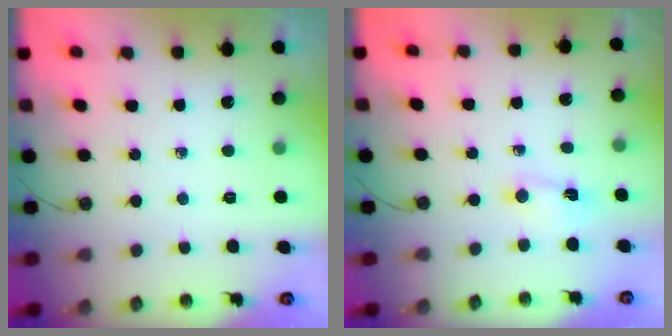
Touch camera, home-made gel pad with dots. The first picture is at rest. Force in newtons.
{"total": 1.4, "press": 1.4, "slide": 0.1}